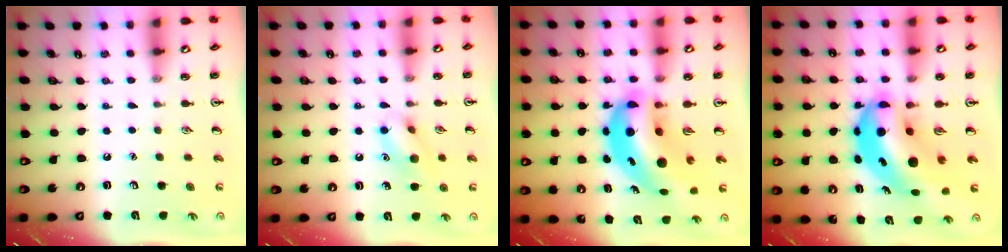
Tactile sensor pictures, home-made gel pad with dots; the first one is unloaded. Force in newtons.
{"total": 10.0, "press": 10.0, "slide": 0.7}
{"total": 15.1, "press": 14.5, "slide": 4.2}
{"total": 12.5, "press": 12.0, "slide": 3.3}